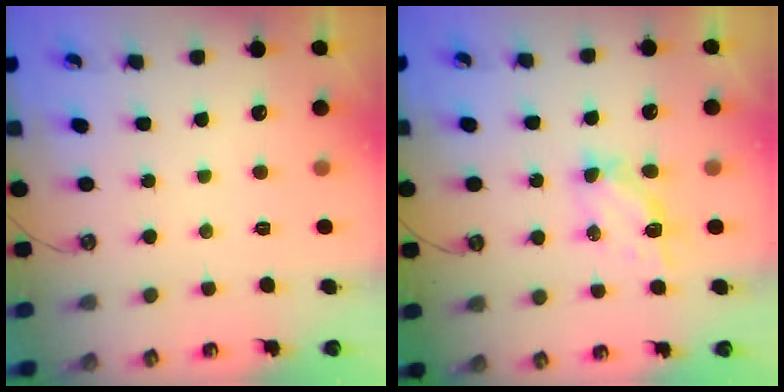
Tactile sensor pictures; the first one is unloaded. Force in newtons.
{"total": 5.0, "press": 5.0, "slide": 0.2}